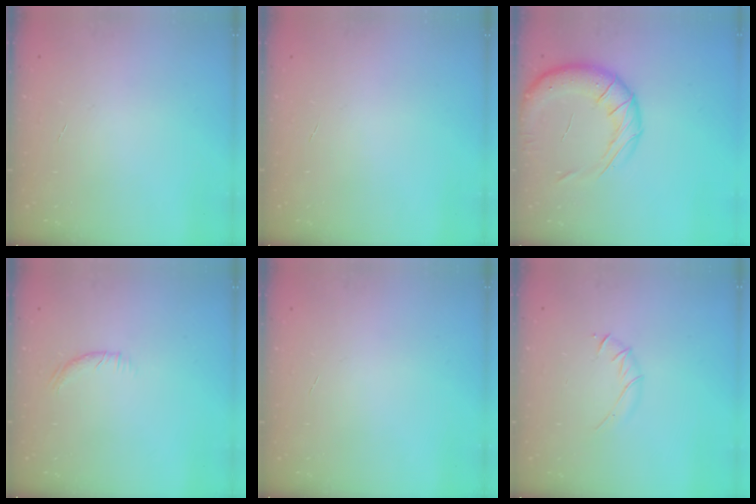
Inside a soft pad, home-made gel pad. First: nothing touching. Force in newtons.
{"total": 0.0}
{"total": 16.4, "press": 16.3, "slide": 1.9}
{"total": 8.0, "press": 7.7, "slide": 2.1}
{"total": 0.0}
{"total": 3.8, "press": 3.7, "slide": 1.0}